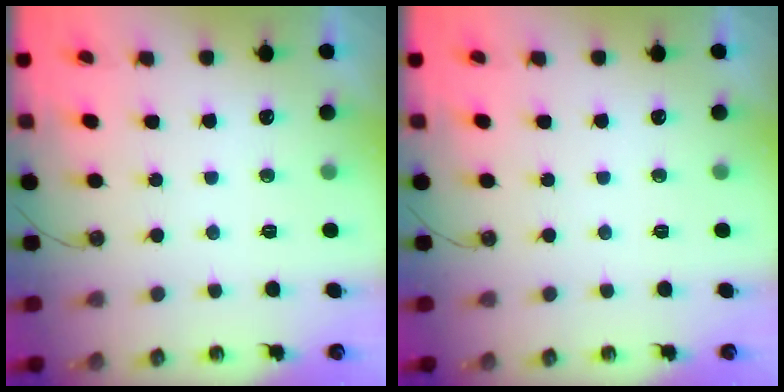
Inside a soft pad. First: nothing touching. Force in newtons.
{"total": 0.0}